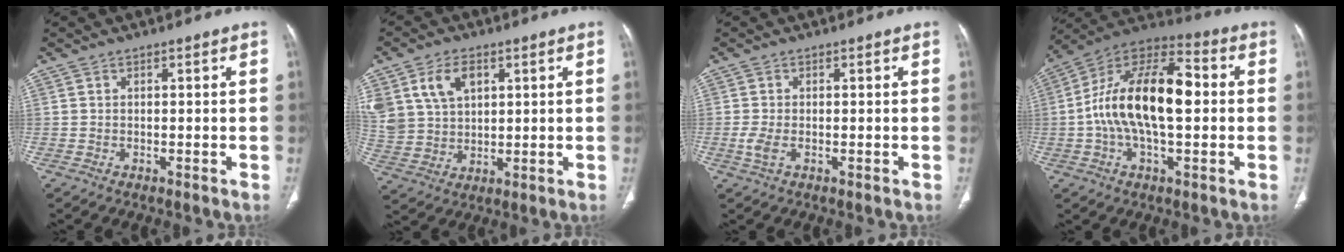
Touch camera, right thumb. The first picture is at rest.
{"total": 12.8, "force": [5.3, 8.9, 7.5], "torque": [-0.154, -0.008, 0.115]}
{"total": 2.3, "force": [-1.4, 1.5, 1.1], "torque": [-0.021, 0.010, -0.029]}
{"total": 19.7, "force": [0.4, 9.5, 17.2], "torque": [-0.303, 0.038, -0.002]}